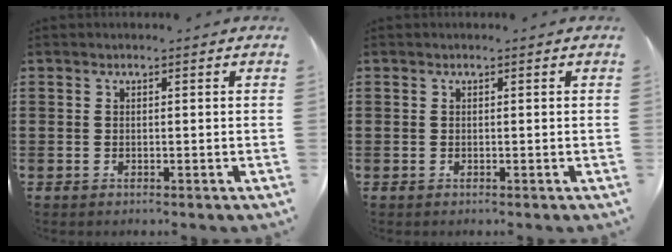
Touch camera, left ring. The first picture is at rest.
{"total": 0.0}